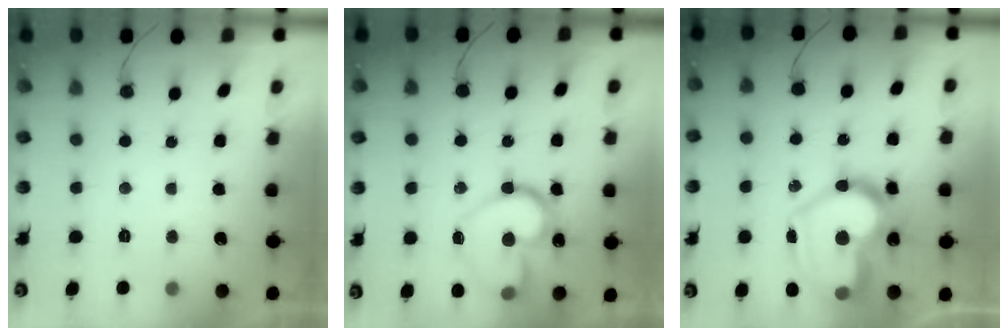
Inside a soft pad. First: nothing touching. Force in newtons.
{"total": 17.8, "press": 17.7, "slide": 1.8}
{"total": 25.9, "press": 25.8, "slide": 2.4}